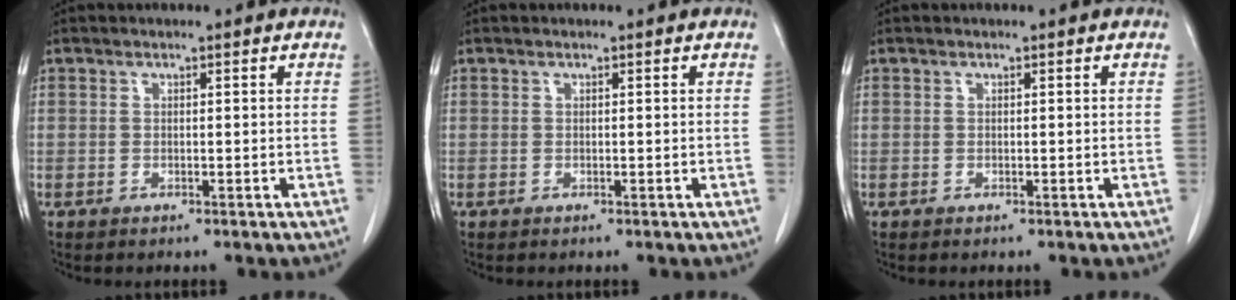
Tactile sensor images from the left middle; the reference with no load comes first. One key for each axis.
{"total": 0.0}
{"total": 0.0}